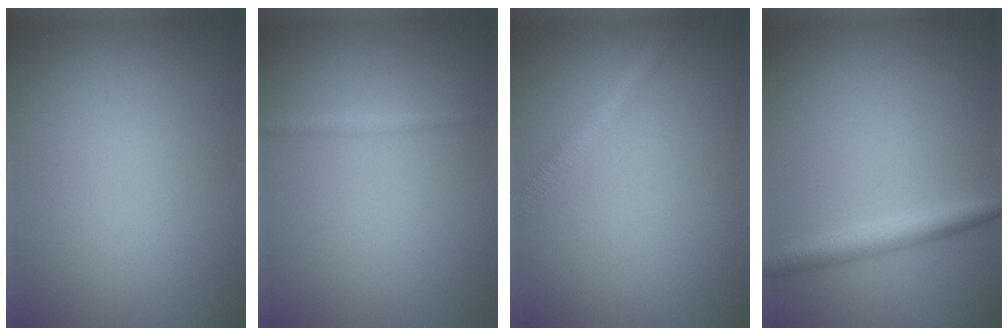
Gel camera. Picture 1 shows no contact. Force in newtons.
{"total": 0.8, "press": 0.8, "slide": 0.1}
{"total": 2.1, "press": 2.1, "slide": 0.0}
{"total": 2.5, "press": 2.5, "slide": 0.0}